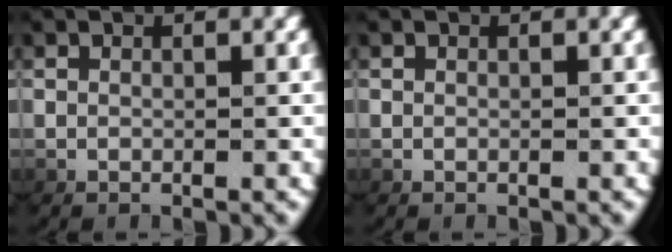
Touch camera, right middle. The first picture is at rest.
{"total": 0.0}